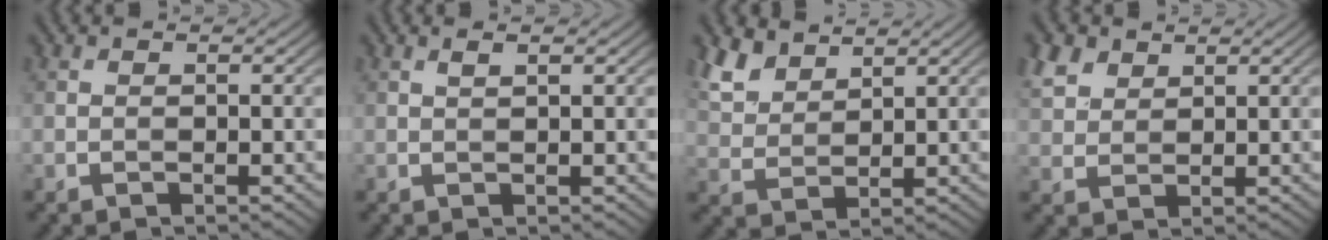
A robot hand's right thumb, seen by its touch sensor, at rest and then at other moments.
{"total": 1.2, "force": [0.7, 0.1, 0.9], "torque": [-0.022, 0.002, 0.015]}
{"total": 5.8, "force": [4.3, 2.7, 2.7], "torque": [-0.075, 0.004, 0.095]}
{"total": 4.6, "force": [2.9, 2.9, 2.1], "torque": [-0.062, 0.009, 0.064]}